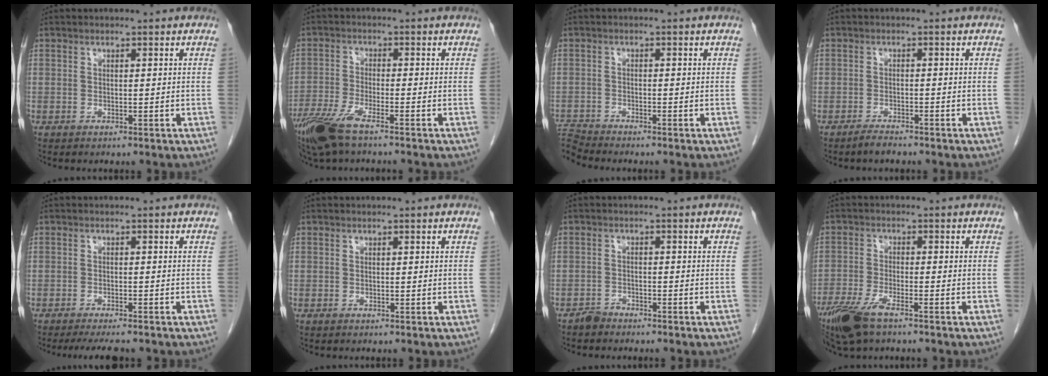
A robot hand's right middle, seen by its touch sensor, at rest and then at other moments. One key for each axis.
{"total": 7.6, "fx": -5.5, "fy": 0.9, "fz": 5.2, "tx": -0.108, "ty": -0.017, "tz": -0.108}
{"total": 3.6, "fx": -3.4, "fy": -1.0, "fz": -0.4, "tx": -0.001, "ty": -0.011, "tz": -0.064}
{"total": 1.8, "fx": -1.7, "fy": 0.2, "fz": 0.7, "tx": -0.021, "ty": -0.005, "tz": -0.028}
{"total": 5.6, "fx": -4.9, "fy": 0.8, "fz": 2.7, "tx": -0.037, "ty": -0.010, "tz": -0.072}
{"total": 0.0}
{"total": 1.6, "fx": -1.6, "fy": 0.5, "fz": 0.0, "tx": -0.003, "ty": 0.000, "tz": -0.028}
{"total": 7.3, "fx": -5.1, "fy": 1.7, "fz": 5.0, "tx": -0.106, "ty": -0.015, "tz": -0.094}